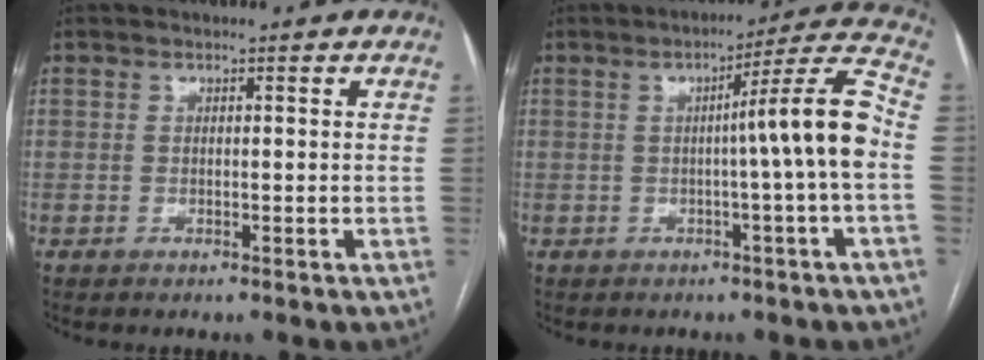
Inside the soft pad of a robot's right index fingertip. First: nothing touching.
{"total": 9.8, "force": [-0.9, -1.7, 9.7], "torque": [-0.134, 0.017, -0.013]}